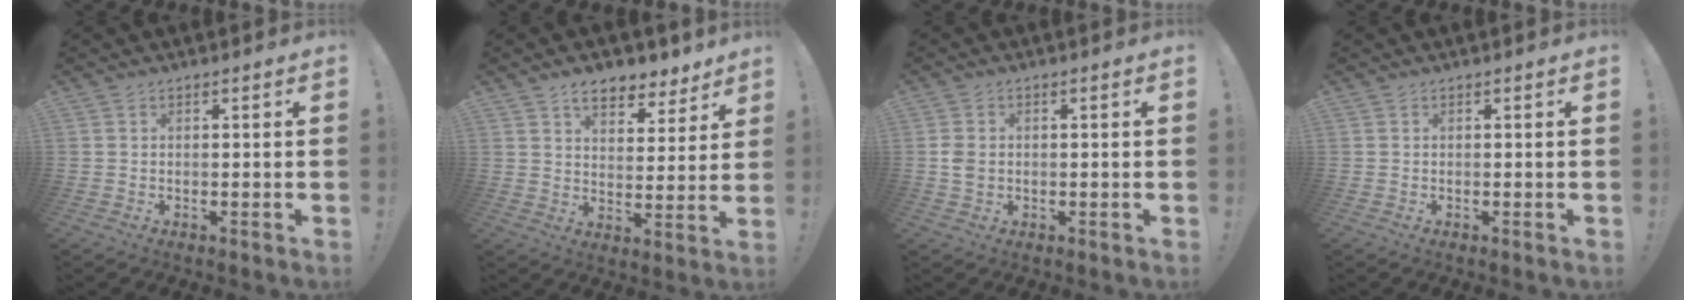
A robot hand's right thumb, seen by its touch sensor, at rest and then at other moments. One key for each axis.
{"total": 8.8, "fx": 6.7, "fy": 4.4, "fz": 3.8, "tx": -0.050, "ty": -0.041, "tz": 0.121}
{"total": 3.5, "fx": 0.1, "fy": 2.9, "fz": 2.1, "tx": -0.039, "ty": 0.004, "tz": 0.002}
{"total": 0.0}